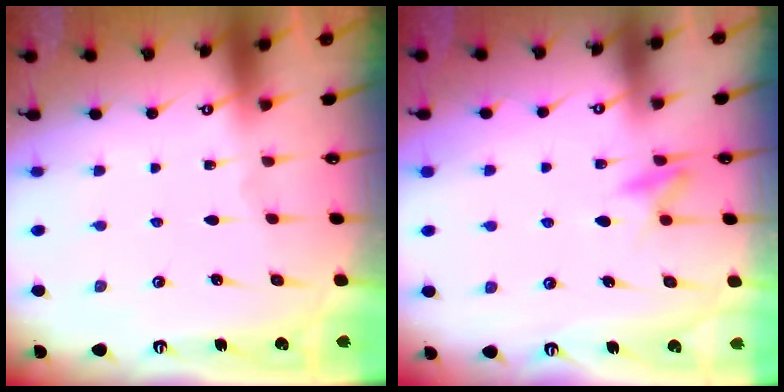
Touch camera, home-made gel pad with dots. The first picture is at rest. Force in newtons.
{"total": 8.3, "press": 8.3, "slide": 0.9}